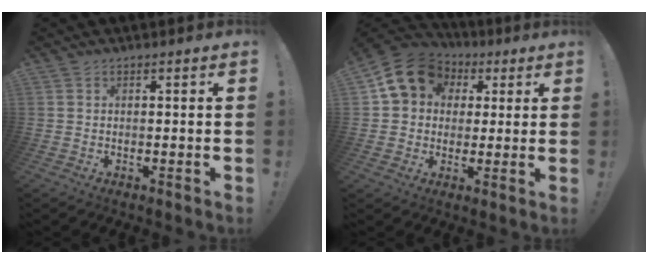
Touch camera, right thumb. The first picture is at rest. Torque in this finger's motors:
{"motor_torque": [-0.22, 1.00, 0.53, -0.28, 0.28]}